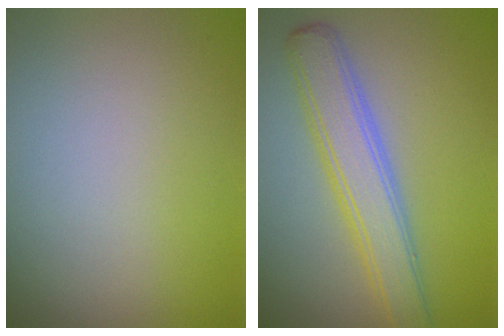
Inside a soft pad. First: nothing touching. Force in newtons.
{"total": 4.7, "press": 4.7, "slide": 0.1}